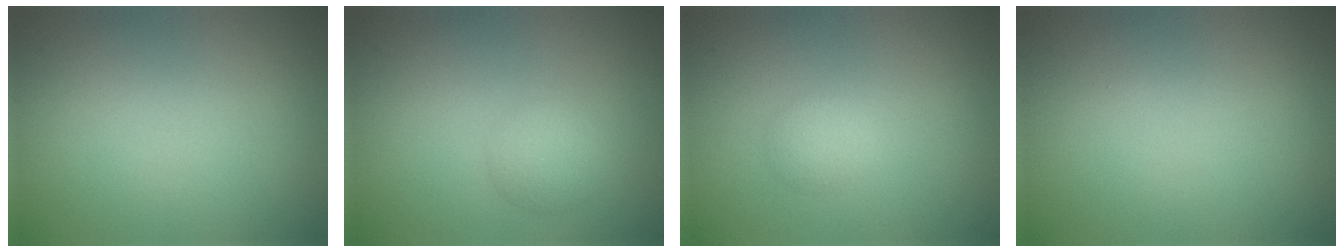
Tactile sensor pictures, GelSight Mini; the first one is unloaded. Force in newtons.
{"total": 2.5, "press": 2.5, "slide": 0.1}
{"total": 1.7, "press": 1.7, "slide": 0.2}
{"total": 0.0}